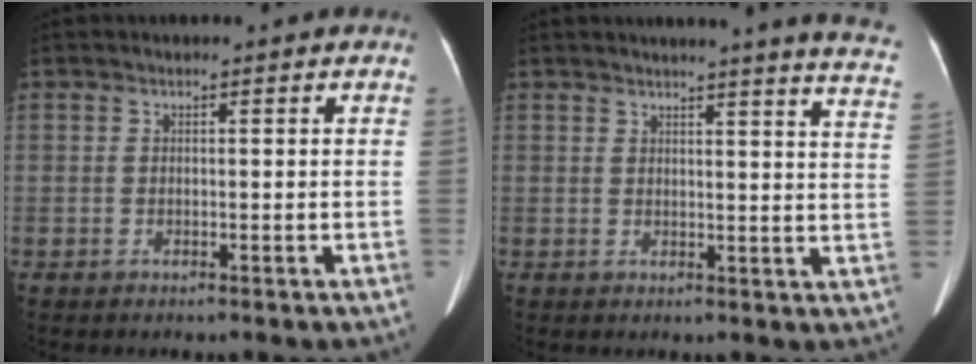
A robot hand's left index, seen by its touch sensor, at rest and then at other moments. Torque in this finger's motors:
{"motor_torque": [0.94, -1.20, 0.08, 0.06]}